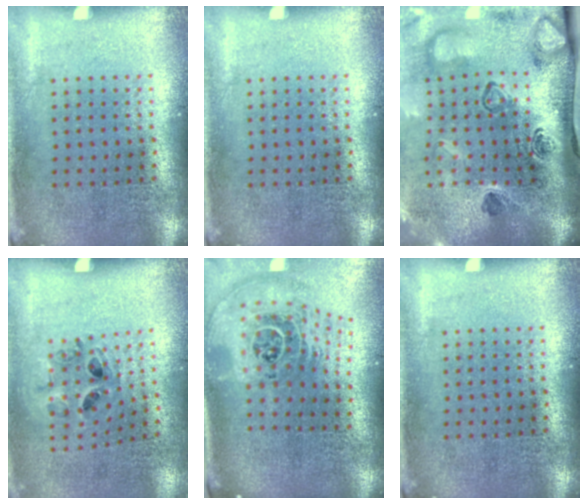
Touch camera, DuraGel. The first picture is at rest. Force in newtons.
{"total": 0.0}
{"total": 4.7, "press": 3.2, "slide": 3.4}
{"total": 1.0, "press": 0.8, "slide": 0.5}
{"total": 2.8, "press": 1.9, "slide": 2.0}
{"total": 0.0}